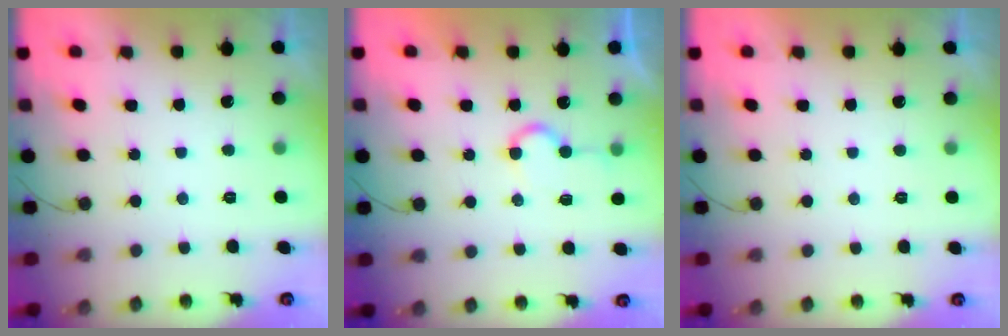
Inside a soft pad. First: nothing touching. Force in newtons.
{"total": 6.6, "press": 6.6, "slide": 0.7}
{"total": 1.9, "press": 1.9, "slide": 0.1}